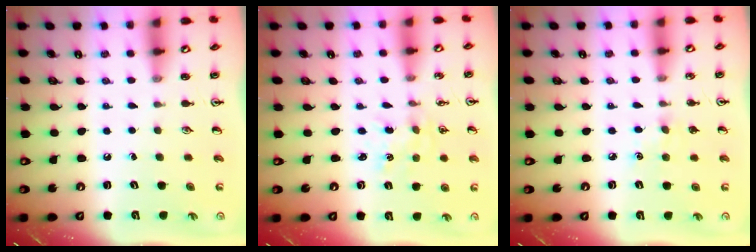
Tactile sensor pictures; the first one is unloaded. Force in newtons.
{"total": 0.8, "press": 0.8, "slide": 0.2}
{"total": 5.2, "press": 5.2, "slide": 0.7}